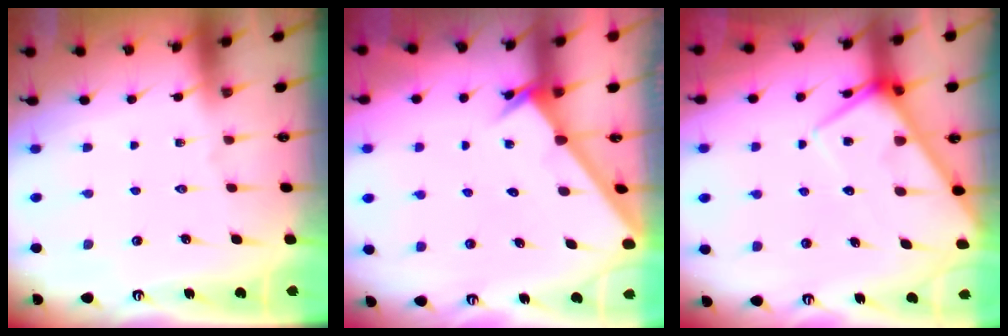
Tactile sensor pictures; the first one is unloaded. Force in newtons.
{"total": 2.2, "press": 2.2, "slide": 0.2}
{"total": 8.1, "press": 8.1, "slide": 0.7}